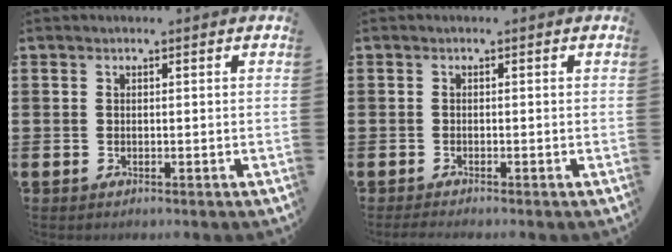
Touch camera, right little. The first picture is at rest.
{"total": 0.7, "force": [-0.5, 0.0, 0.4], "torque": [-0.007, -0.002, -0.011]}